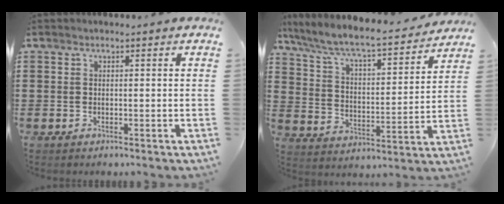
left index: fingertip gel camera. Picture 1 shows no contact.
{"total": 7.5, "force": [6.8, 0.6, 3.3], "torque": [-0.093, -0.044, 0.109]}